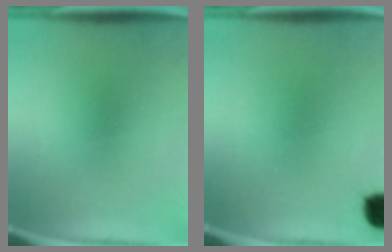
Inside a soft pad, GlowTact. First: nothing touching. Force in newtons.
{"total": 5.1}